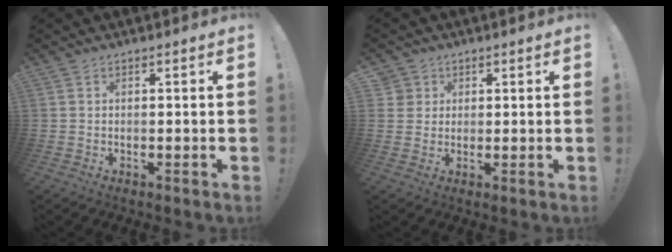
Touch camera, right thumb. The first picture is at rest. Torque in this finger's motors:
{"motor_torque": [-0.20, -0.11, -0.49, 0.37, 0.00]}